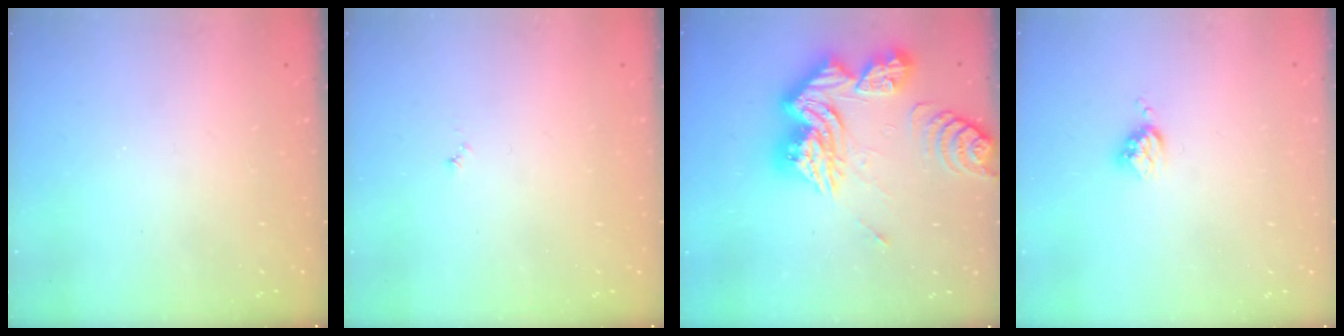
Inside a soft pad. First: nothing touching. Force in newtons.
{"total": 3.3, "press": 3.2, "slide": 0.3}
{"total": 23.5, "press": 23.4, "slide": 2.4}
{"total": 3.7, "press": 3.7, "slide": 0.4}